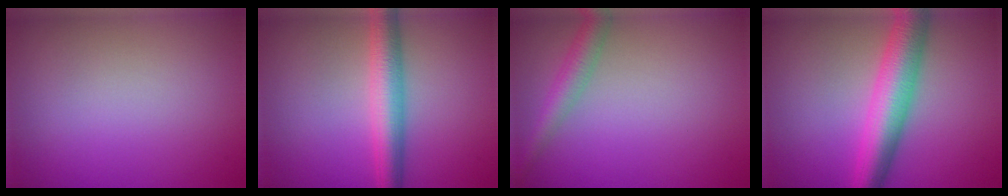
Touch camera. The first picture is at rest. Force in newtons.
{"total": 4.8, "press": 4.8, "slide": 0.2}
{"total": 2.8, "press": 2.8, "slide": 0.1}
{"total": 6.8, "press": 6.8, "slide": 0.0}